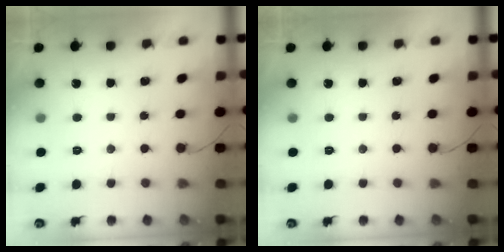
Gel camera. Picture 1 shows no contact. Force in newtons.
{"total": 0.0}